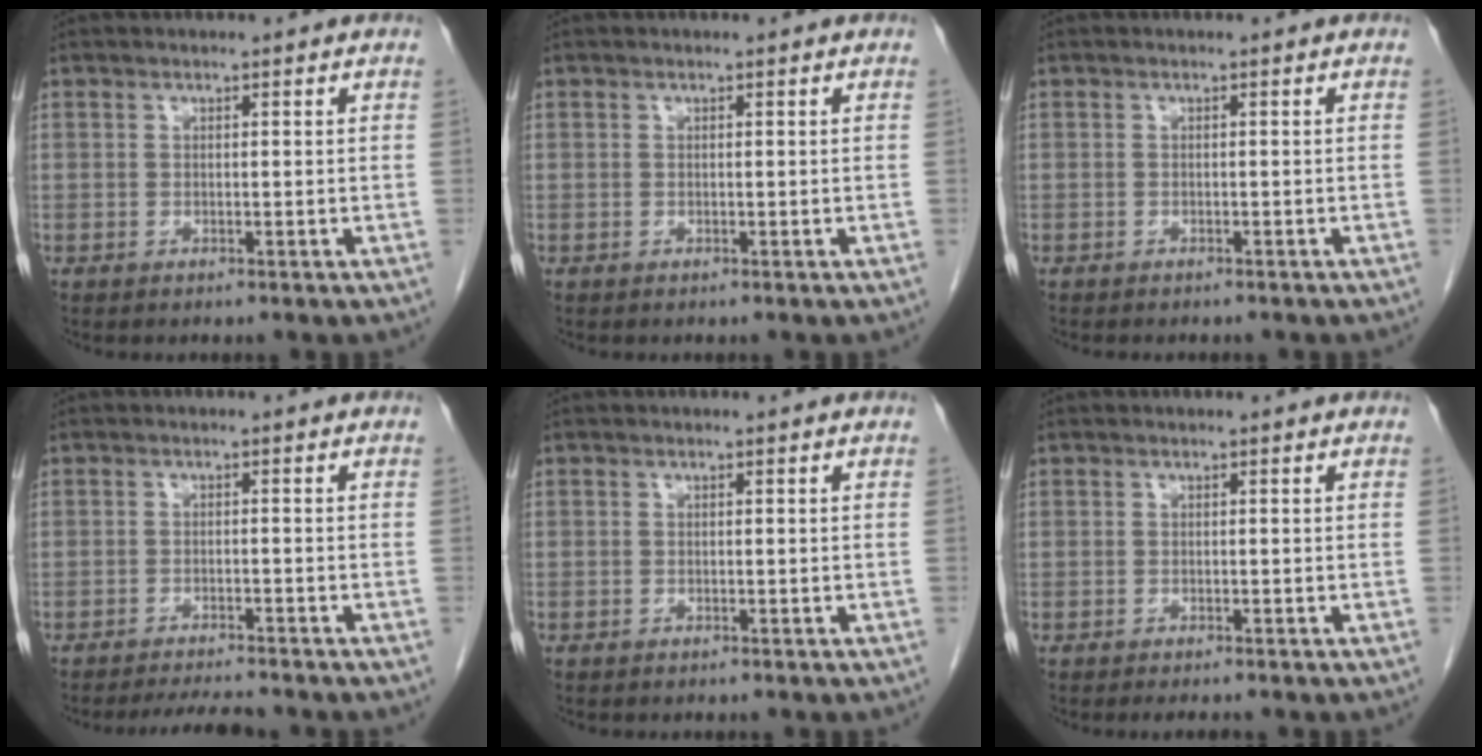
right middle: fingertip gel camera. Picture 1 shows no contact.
{"total": 0.0}
{"total": 3.4, "force": [-2.9, 1.0, 1.5], "torque": [-0.021, -0.005, -0.030]}
{"total": 4.6, "force": [-4.4, 0.1, 1.4], "torque": [-0.023, -0.014, -0.070]}
{"total": 0.0}
{"total": 1.5, "force": [-1.3, 0.2, 0.7], "torque": [-0.010, -0.004, -0.015]}